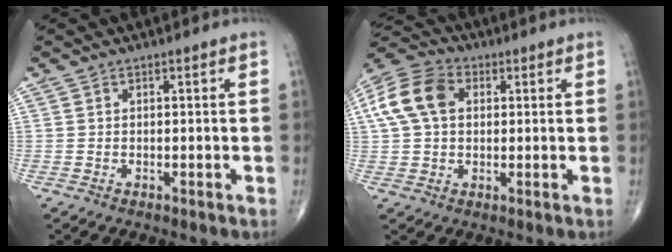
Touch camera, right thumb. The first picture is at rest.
{"total": 11.5, "force": [2.5, 8.0, 7.9], "torque": [-0.155, 0.024, 0.039]}